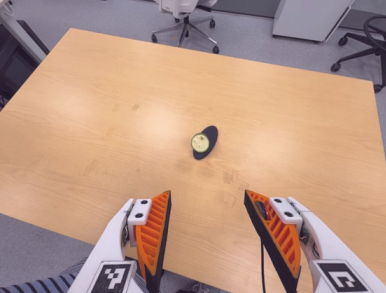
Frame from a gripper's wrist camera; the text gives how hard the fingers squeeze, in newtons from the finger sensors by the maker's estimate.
{"total": 0.0}